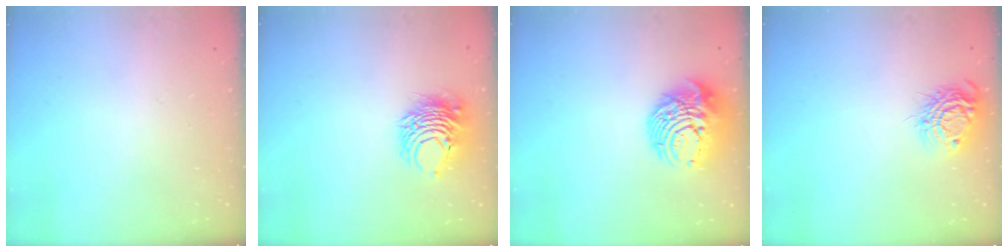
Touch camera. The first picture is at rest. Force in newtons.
{"total": 8.4, "press": 8.4, "slide": 0.4}
{"total": 12.1, "press": 12.0, "slide": 1.0}
{"total": 11.5, "press": 11.5, "slide": 0.7}